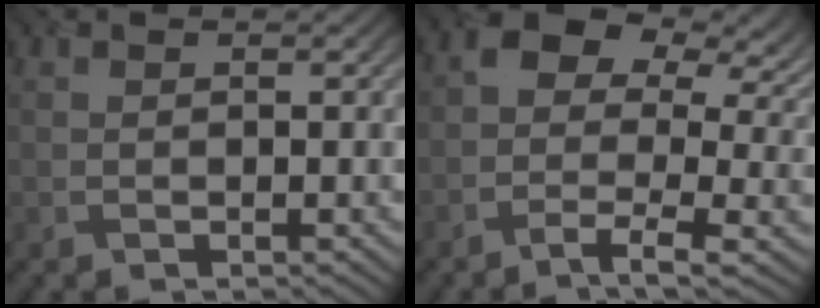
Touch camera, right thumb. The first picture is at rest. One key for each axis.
{"total": 11.0, "fx": 0.9, "fy": 5.9, "fz": 9.2, "tx": -0.162, "ty": 0.002, "tz": 0.007}